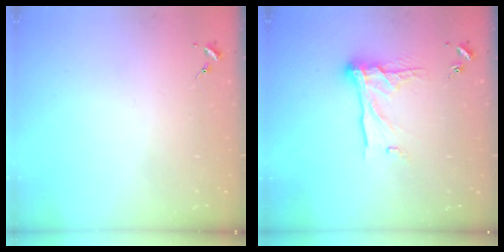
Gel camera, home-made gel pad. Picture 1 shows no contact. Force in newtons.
{"total": 13.4, "press": 13.4, "slide": 1.1}